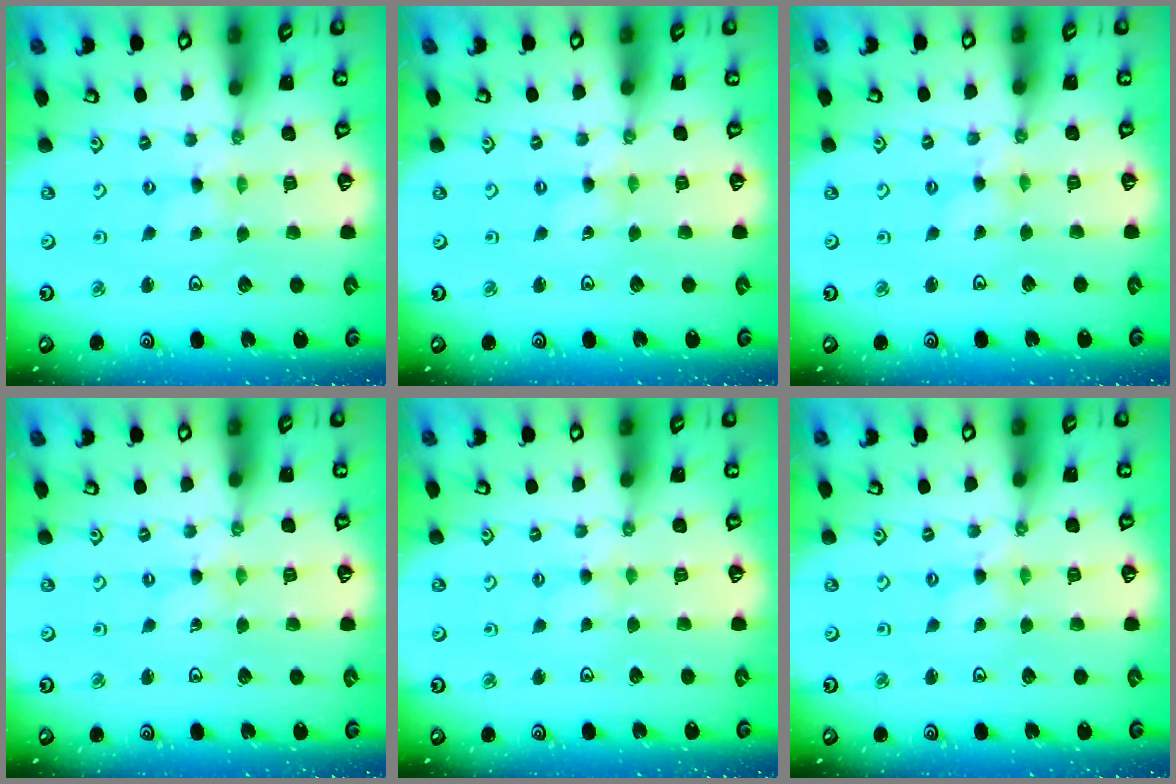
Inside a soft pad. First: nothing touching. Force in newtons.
{"total": 0.0}
{"total": 1.6, "press": 1.6, "slide": 0.2}
{"total": 0.0}
{"total": 2.7, "press": 2.6, "slide": 0.4}
{"total": 0.8, "press": 0.7, "slide": 0.2}